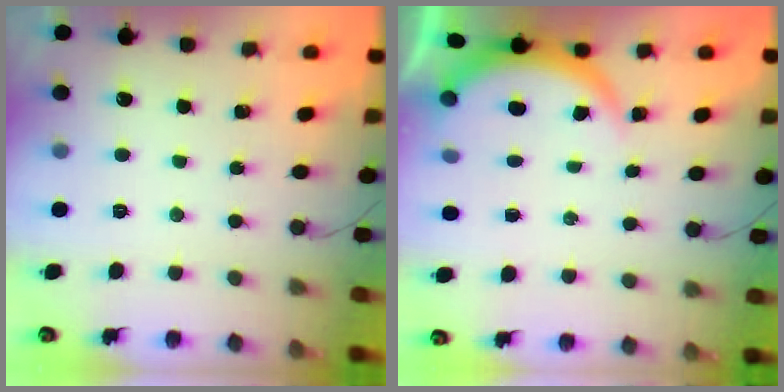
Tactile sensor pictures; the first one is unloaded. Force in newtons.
{"total": 3.9, "press": 3.9, "slide": 0.2}